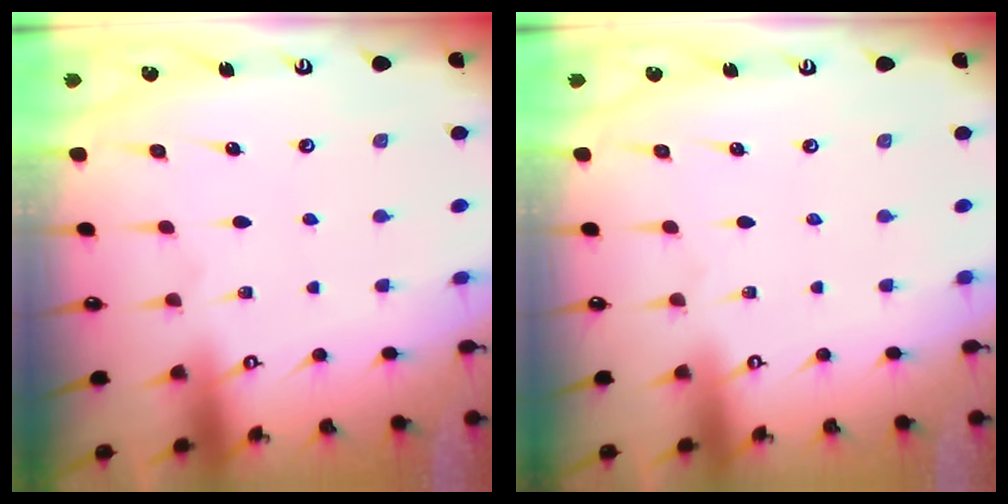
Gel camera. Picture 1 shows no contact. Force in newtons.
{"total": 0.0}